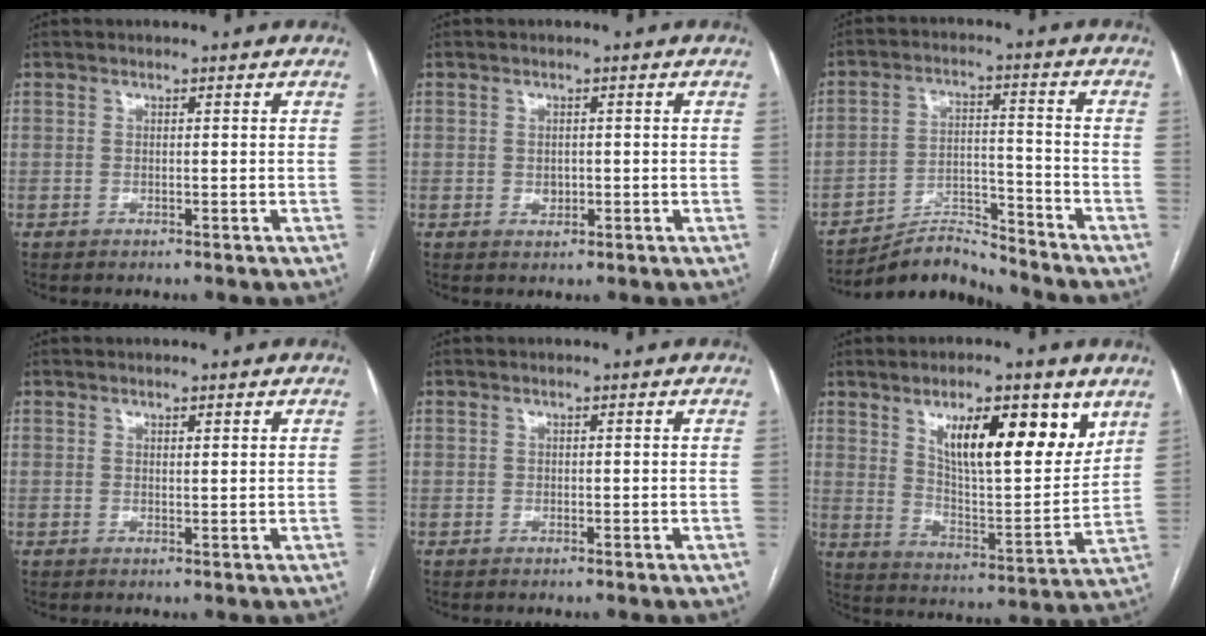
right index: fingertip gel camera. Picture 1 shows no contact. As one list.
[{"total": 1.7, "force": [-0.2, 1.3, 1.1], "torque": [-0.016, 0.001, 0.001]}, {"total": 7.0, "force": [-6.9, 0.1, -1.0], "torque": [0.016, 0.023, -0.120]}, {"total": 0.9, "force": [0.7, -0.1, 0.5], "torque": [-0.010, -0.003, 0.010]}, {"total": 0.0}, {"total": 16.1, "force": [8.4, 4.2, 13.1], "torque": [-0.199, -0.007, 0.143]}]